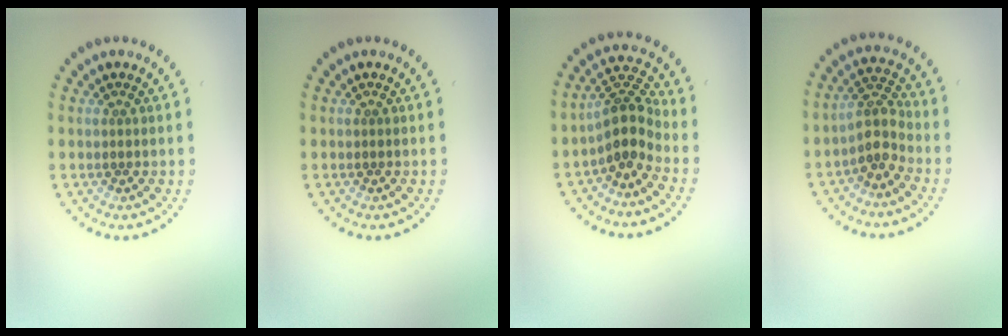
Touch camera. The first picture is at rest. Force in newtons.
{"total": 0.0}
{"total": 3.7, "press": 2.8, "slide": 2.3}
{"total": 2.9, "press": 2.3, "slide": 1.7}